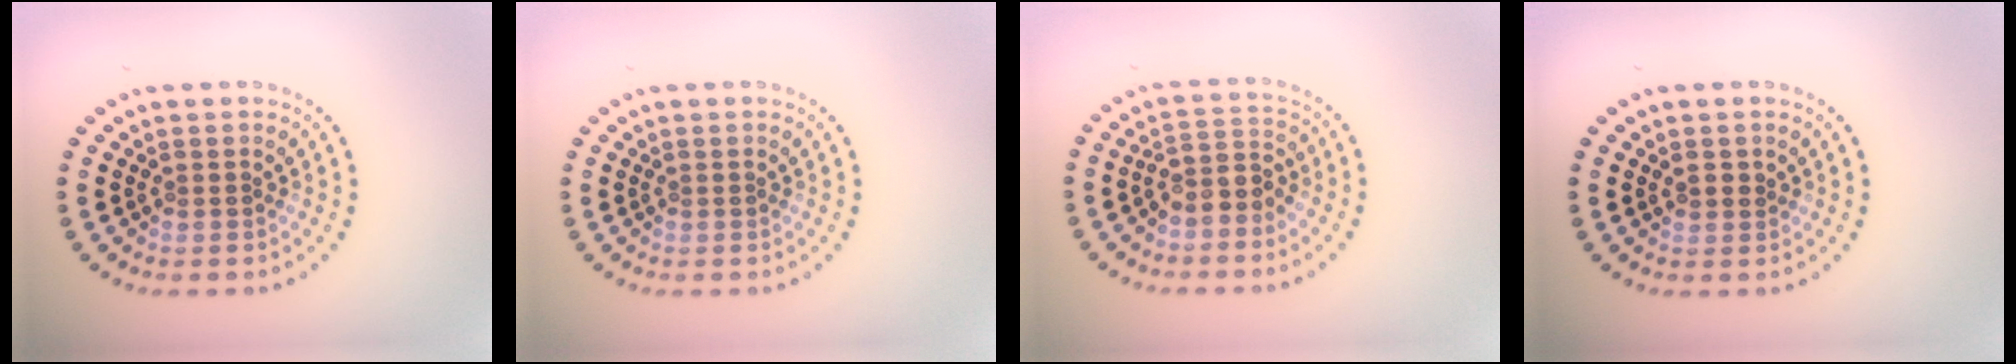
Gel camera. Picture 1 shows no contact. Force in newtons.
{"total": 0.0}
{"total": 2.5, "press": 2.1, "slide": 1.4}
{"total": 0.6, "press": 0.6, "slide": 0.3}